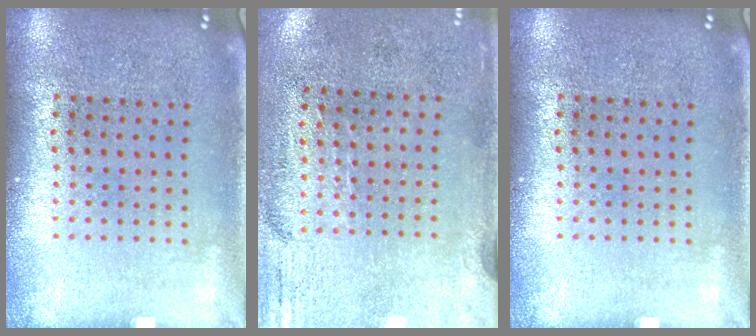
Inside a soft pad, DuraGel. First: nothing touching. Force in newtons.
{"total": 2.9, "press": 2.4, "slide": 1.6}
{"total": 0.0}